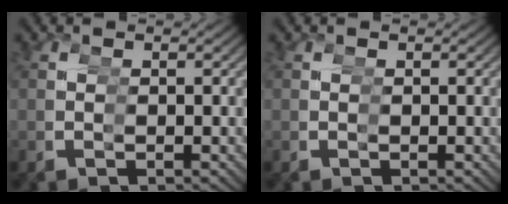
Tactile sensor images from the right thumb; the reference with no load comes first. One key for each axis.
{"total": 0.0}